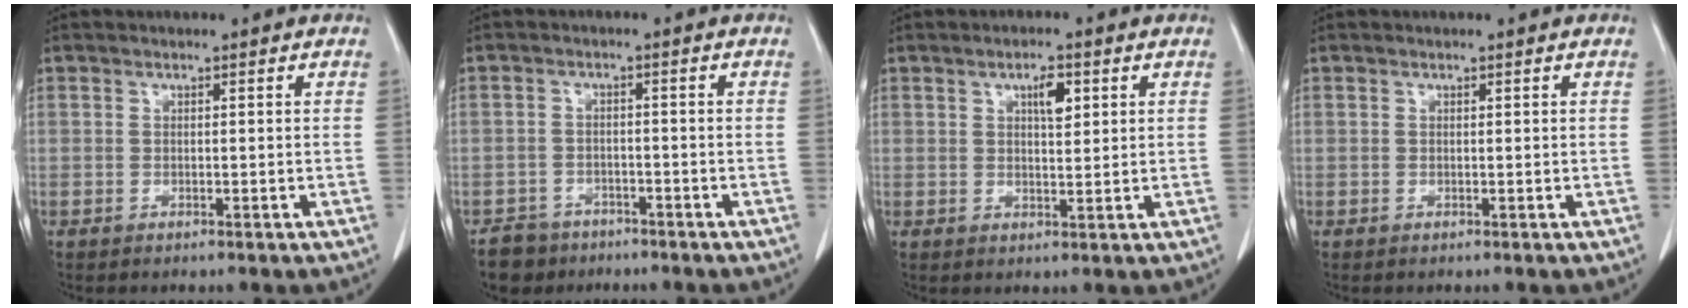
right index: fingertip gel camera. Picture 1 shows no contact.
{"total": 5.6, "force": [-4.2, 3.6, 0.9], "torque": [-0.023, 0.003, -0.070]}
{"total": 3.5, "force": [1.5, 1.1, 3.0], "torque": [-0.049, 0.000, 0.025]}
{"total": 0.0}